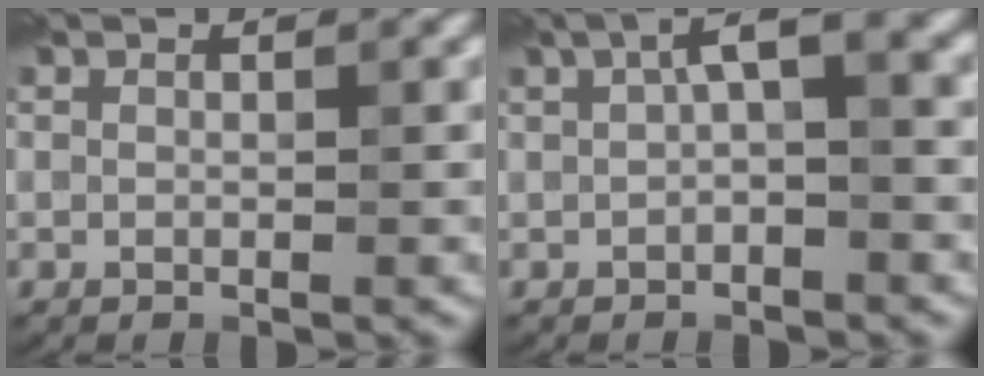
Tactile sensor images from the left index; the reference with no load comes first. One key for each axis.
{"total": 3.1, "fx": 0.8, "fy": 0.8, "fz": 2.9, "tx": -0.047, "ty": 0.016, "tz": 0.005}